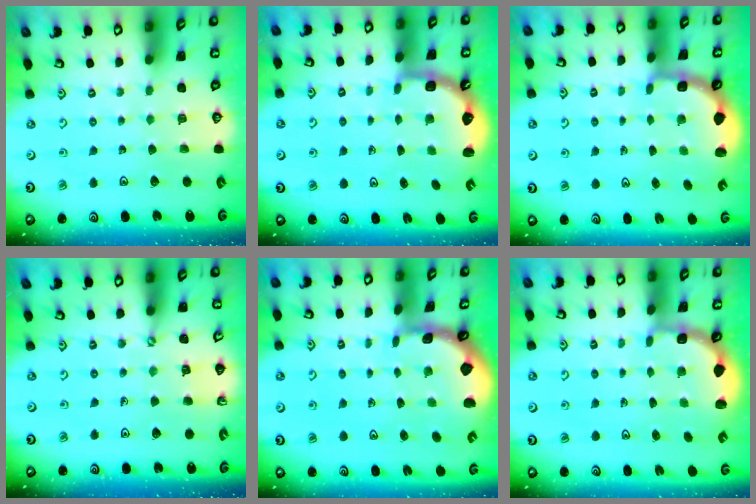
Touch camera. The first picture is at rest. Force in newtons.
{"total": 2.5, "press": 2.1, "slide": 1.4}
{"total": 2.5, "press": 2.2, "slide": 1.1}
{"total": 2.3, "press": 2.2, "slide": 0.3}
{"total": 1.0, "press": 1.0, "slide": 0.1}
{"total": 2.4, "press": 1.8, "slide": 1.6}